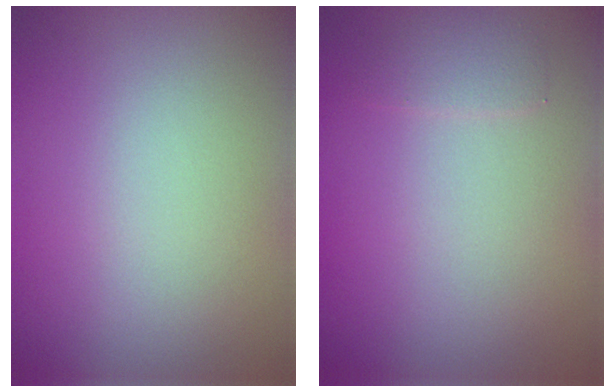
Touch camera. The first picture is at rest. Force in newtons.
{"total": 1.1, "press": 1.1, "slide": 0.2}